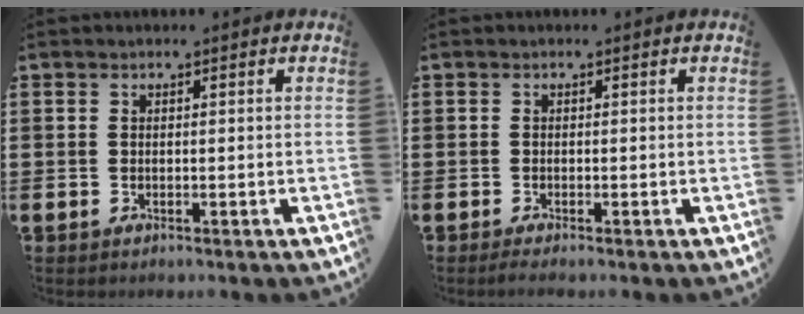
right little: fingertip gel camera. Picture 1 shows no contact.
{"total": 0.7, "force": [-0.4, 0.1, 0.6], "torque": [-0.009, -0.002, -0.007]}